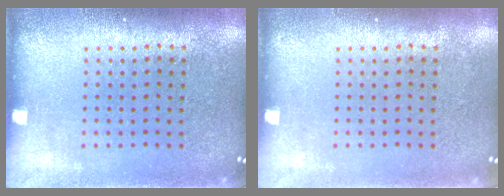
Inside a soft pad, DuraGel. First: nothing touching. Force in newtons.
{"total": 0.0}